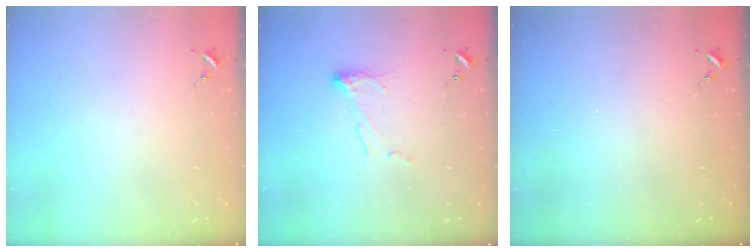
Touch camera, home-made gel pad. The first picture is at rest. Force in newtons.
{"total": 6.9, "press": 6.9, "slide": 0.2}
{"total": 0.0}